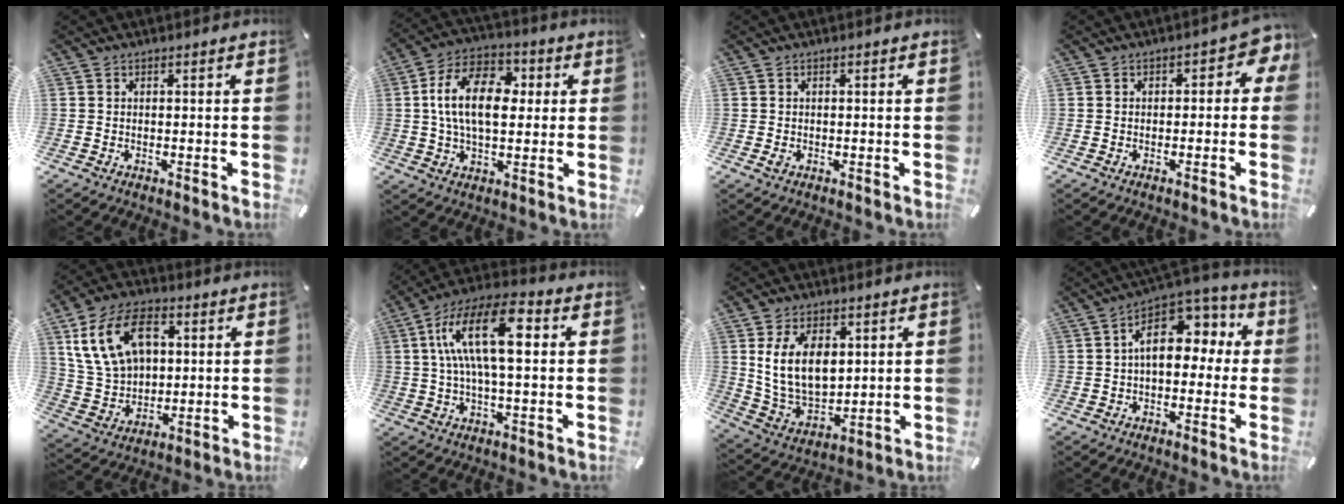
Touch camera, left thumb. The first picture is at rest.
{"total": 14.8, "force": [1.8, 9.2, 11.4], "torque": [-0.224, 0.013, 0.030]}
{"total": 0.7, "force": [-0.1, 0.5, 0.5], "torque": [-0.009, 0.001, -0.003]}
{"total": 3.7, "force": [-0.3, 2.4, 2.8], "torque": [-0.039, 0.009, -0.011]}
{"total": 15.7, "force": [5.0, 11.2, 9.9], "torque": [-0.213, 0.008, 0.094]}
{"total": 16.5, "force": [3.3, 6.2, 14.9], "torque": [-0.304, 0.002, 0.053]}
{"total": 12.9, "force": [3.8, 8.7, 8.7], "torque": [-0.188, -0.008, 0.067]}
{"total": 11.9, "force": [3.1, 7.2, 8.9], "torque": [-0.128, -0.018, 0.053]}